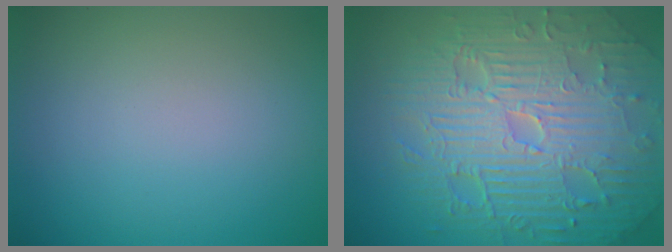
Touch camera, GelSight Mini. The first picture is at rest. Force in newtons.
{"total": 11.6, "press": 7.5, "slide": 8.8}